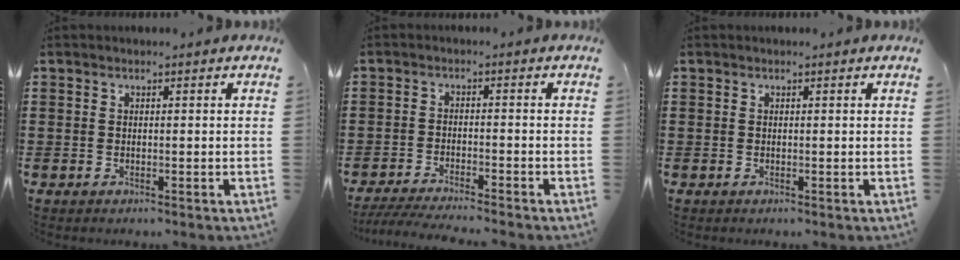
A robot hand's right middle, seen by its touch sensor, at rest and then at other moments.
{"total": 3.7, "force": [-3.5, -0.2, 1.0], "torque": [-0.022, -0.008, -0.072]}
{"total": 0.0}